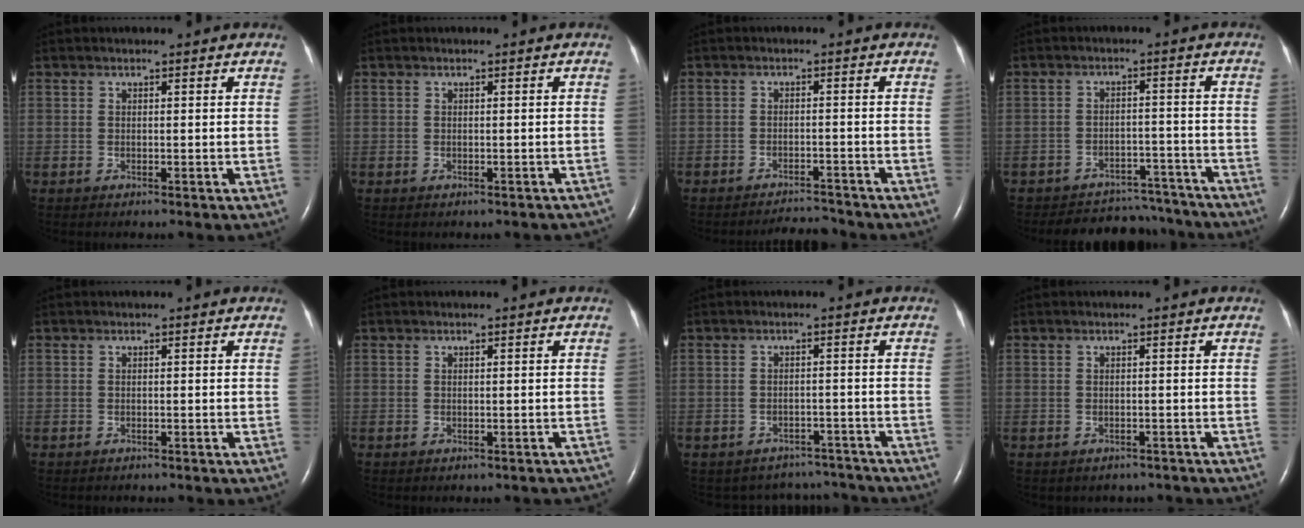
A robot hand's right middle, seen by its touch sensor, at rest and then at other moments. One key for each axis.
{"total": 2.8, "fx": -2.3, "fy": 1.3, "fz": 0.9, "tx": -0.001, "ty": 0.009, "tz": -0.019}
{"total": 3.8, "fx": -3.8, "fy": -0.1, "fz": -0.3, "tx": 0.000, "ty": -0.005, "tz": -0.060}
{"total": 11.7, "fx": -11.1, "fy": 3.6, "fz": 1.1, "tx": -0.009, "ty": 0.019, "tz": -0.140}
{"total": 0.8, "fx": -0.7, "fy": 0.3, "fz": 0.3, "tx": -0.013, "ty": -0.001, "tz": -0.008}
{"total": 2.4, "fx": -1.9, "fy": 1.2, "fz": 0.8, "tx": -0.002, "ty": 0.008, "tz": -0.016}
{"total": 8.5, "fx": -7.8, "fy": 3.5, "fz": -0.2, "tx": 0.005, "ty": 0.027, "tz": -0.086}
{"total": 3.1, "fx": -2.6, "fy": 1.7, "fz": 0.4, "tx": -0.009, "ty": 0.009, "tz": -0.029}